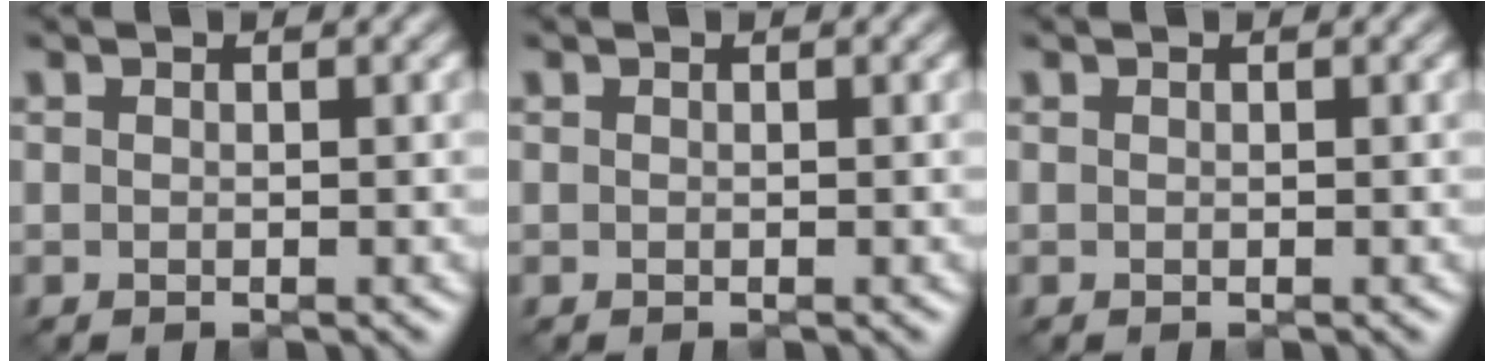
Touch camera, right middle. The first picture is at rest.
{"total": 0.0}
{"total": 0.0}